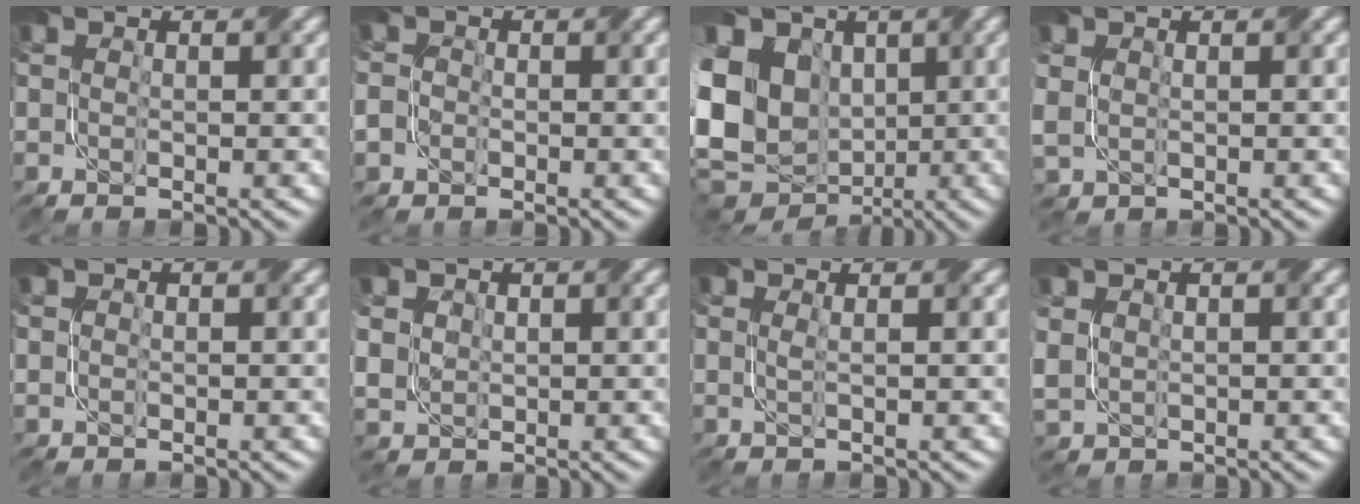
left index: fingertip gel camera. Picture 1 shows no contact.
{"total": 4.0, "force": [-1.3, 3.5, 1.6], "torque": [-0.047, 0.012, -0.049]}
{"total": 17.8, "force": [-1.7, 13.8, 11.2], "torque": [-0.248, 0.000, -0.046]}
{"total": 1.8, "force": [0.6, 1.3, 1.1], "torque": [-0.036, -0.001, 0.014]}
{"total": 0.0}
{"total": 3.0, "force": [0.9, 2.6, 1.2], "torque": [-0.068, 0.004, 0.030]}
{"total": 0.8, "force": [-0.1, -0.7, 0.5], "torque": [-0.011, -0.006, -0.007]}
{"total": 2.3, "force": [0.9, 1.7, 1.3], "torque": [-0.048, -0.001, 0.021]}